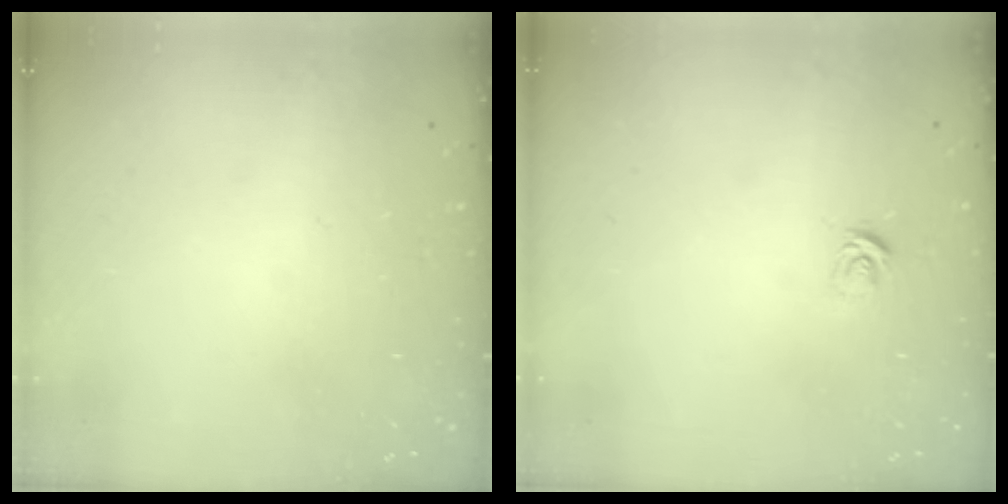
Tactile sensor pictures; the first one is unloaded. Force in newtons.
{"total": 3.7, "press": 3.7, "slide": 0.2}